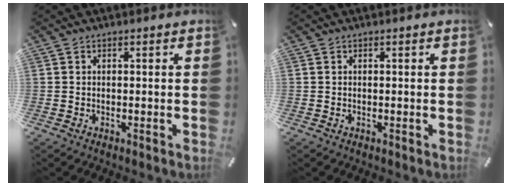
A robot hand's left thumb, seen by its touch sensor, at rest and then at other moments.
{"total": 0.0}